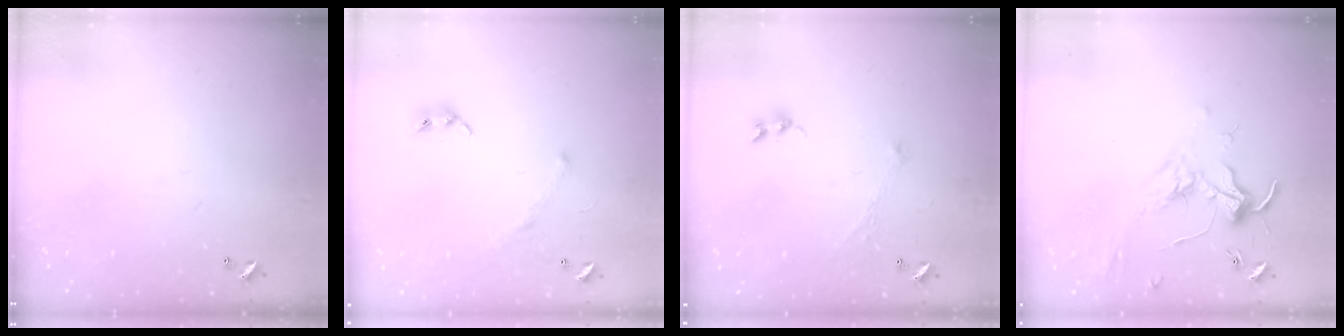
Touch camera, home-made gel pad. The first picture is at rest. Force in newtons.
{"total": 3.2, "press": 3.0, "slide": 1.0}
{"total": 1.2, "press": 1.2, "slide": 0.1}
{"total": 1.7, "press": 1.5, "slide": 0.7}